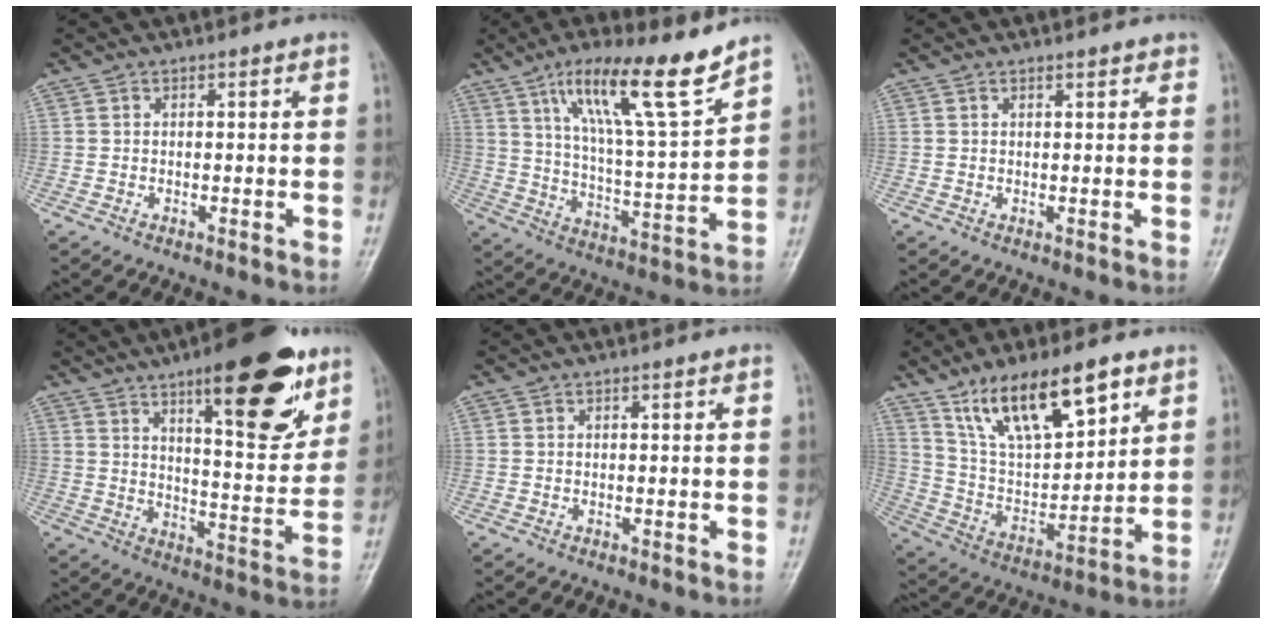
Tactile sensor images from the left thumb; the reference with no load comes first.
{"total": 16.5, "force": [10.8, 2.2, 12.3], "torque": [-0.195, -0.057, 0.191]}
{"total": 1.1, "force": [1.0, 0.4, 0.4], "torque": [-0.001, -0.004, 0.011]}
{"total": 19.7, "force": [11.4, 6.3, 14.8], "torque": [-0.164, -0.060, 0.169]}
{"total": 0.0}
{"total": 17.8, "force": [10.8, 6.8, 12.3], "torque": [-0.175, -0.043, 0.207]}